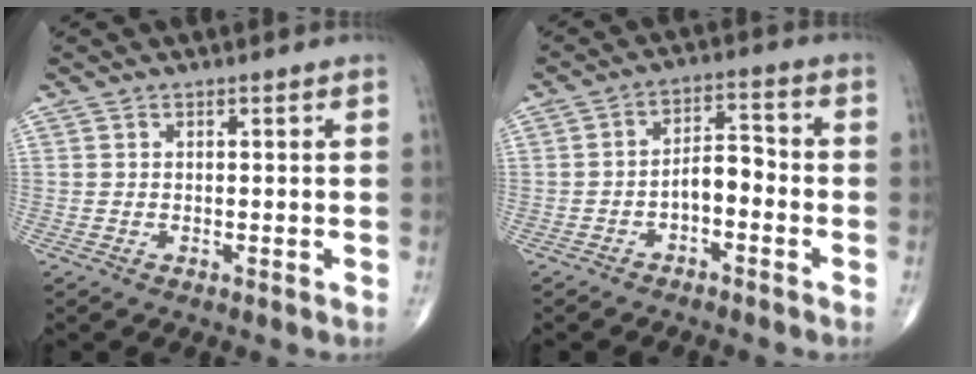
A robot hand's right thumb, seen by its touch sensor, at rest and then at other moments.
{"total": 5.4, "force": [-2.1, 2.8, 4.1], "torque": [-0.056, 0.035, -0.042]}